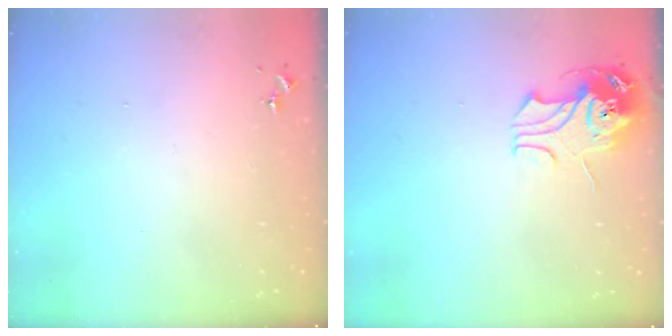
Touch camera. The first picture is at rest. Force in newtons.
{"total": 11.0, "press": 10.9, "slide": 1.5}